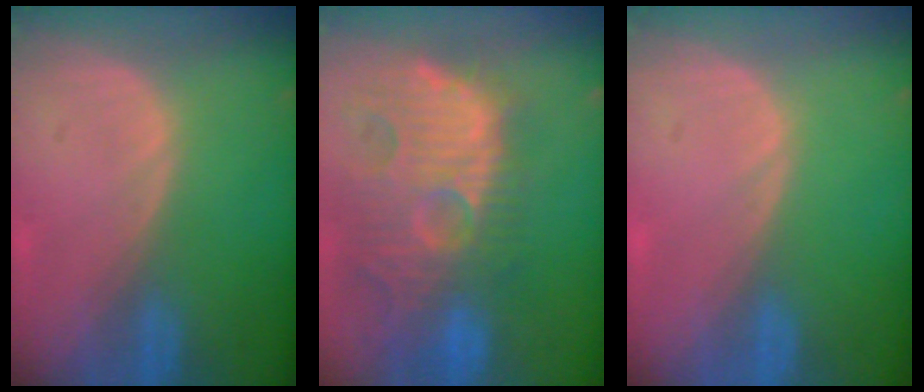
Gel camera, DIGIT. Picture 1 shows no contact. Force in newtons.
{"total": 14.2, "press": 12.5, "slide": 6.8}
{"total": 0.0}